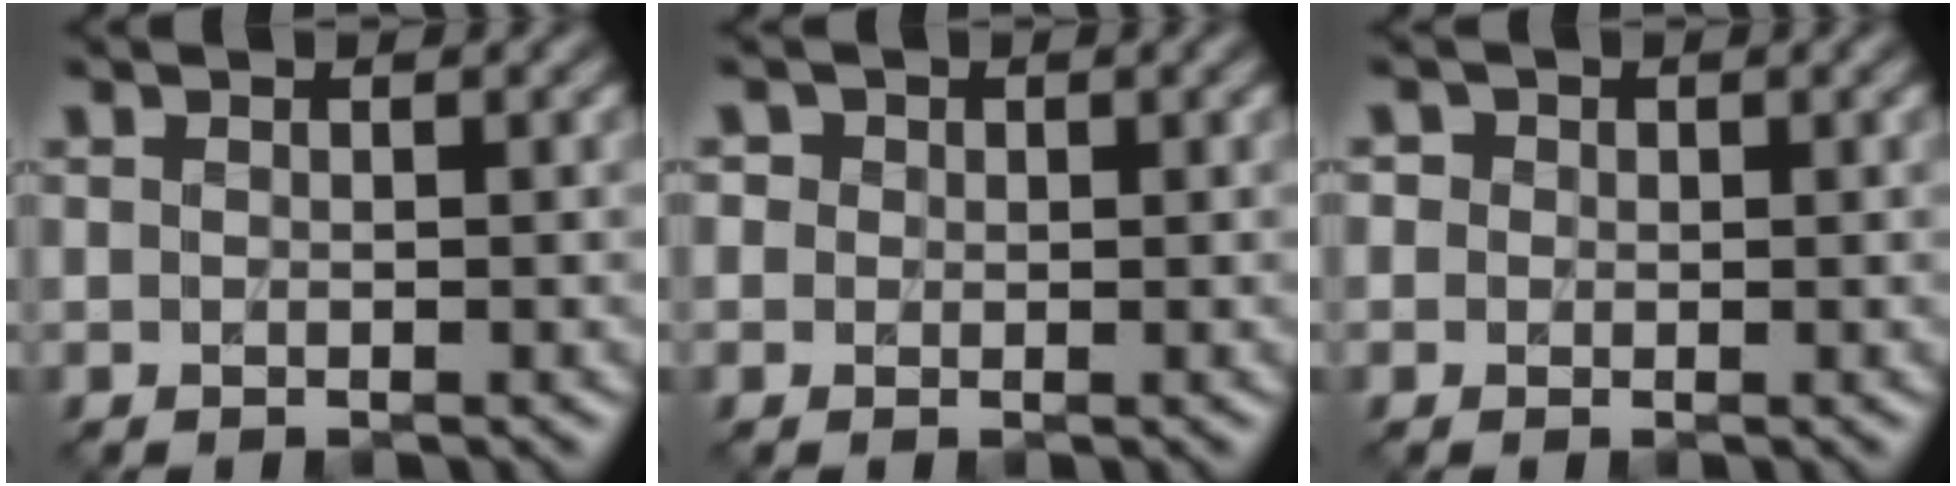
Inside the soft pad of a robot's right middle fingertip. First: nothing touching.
{"total": 1.4, "force": [0.6, 1.2, 0.4], "torque": [-0.004, 0.006, -0.002]}
{"total": 1.3, "force": [0.5, 1.2, 0.4], "torque": [-0.003, 0.006, -0.007]}